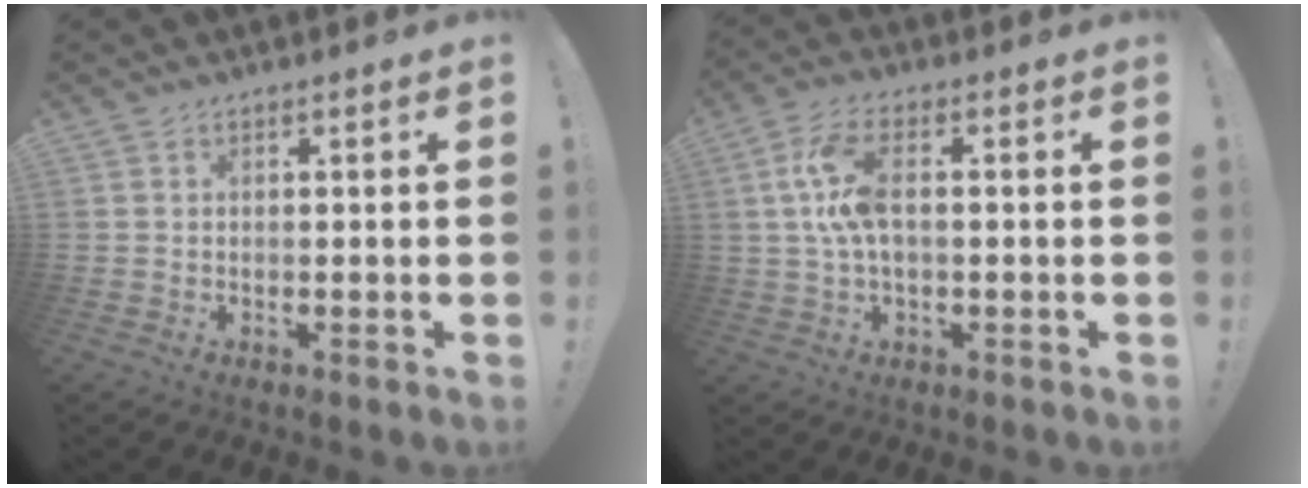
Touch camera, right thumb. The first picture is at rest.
{"total": 10.7, "force": [1.1, 4.8, 9.5], "torque": [-0.195, 0.001, 0.023]}